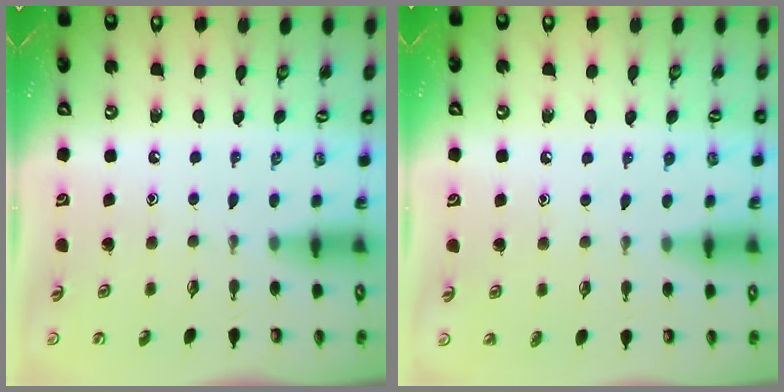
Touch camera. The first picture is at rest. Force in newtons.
{"total": 3.5, "press": 3.5, "slide": 0.4}